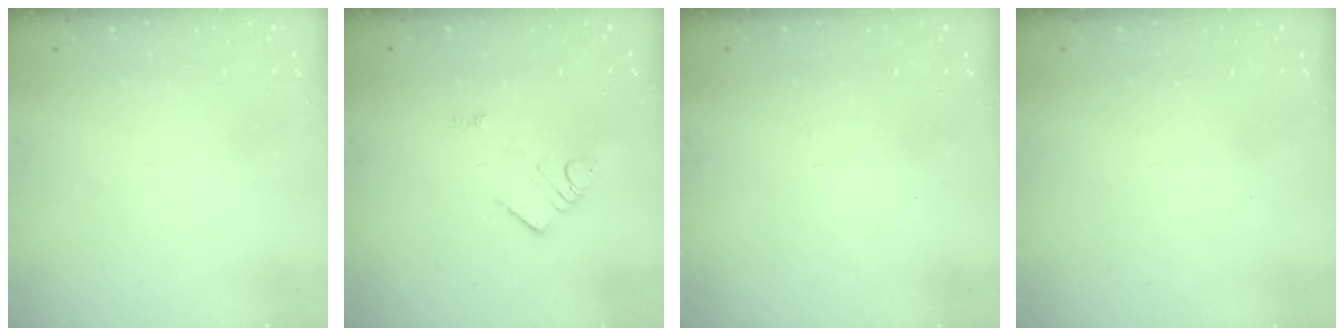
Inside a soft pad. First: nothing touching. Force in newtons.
{"total": 3.6, "press": 3.6, "slide": 0.4}
{"total": 2.8, "press": 2.8, "slide": 0.4}
{"total": 1.7, "press": 1.7, "slide": 0.1}